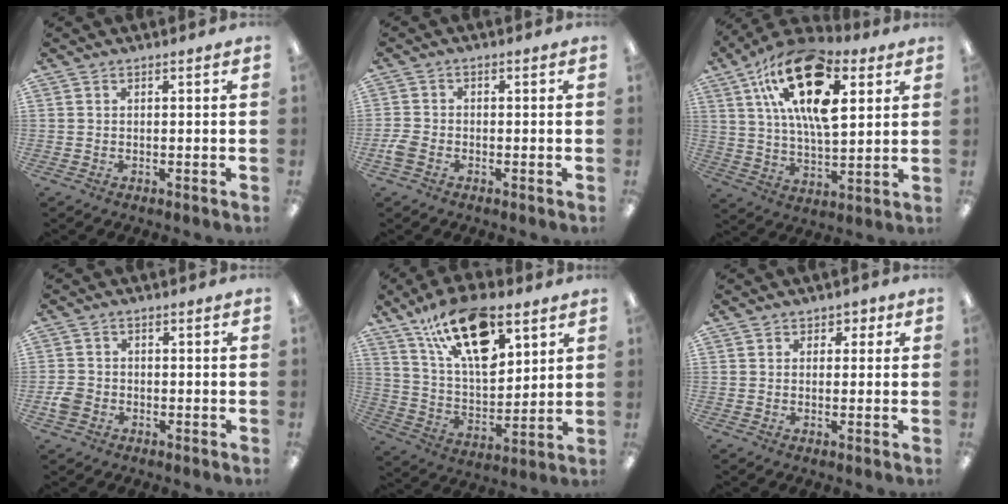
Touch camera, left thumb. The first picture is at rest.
{"total": 3.2, "force": [-1.5, 2.2, 1.8], "torque": [-0.034, 0.007, -0.027]}
{"total": 22.8, "force": [10.6, 11.2, 16.8], "torque": [-0.300, -0.033, 0.174]}
{"total": 3.9, "force": [-1.5, 3.1, 1.7], "torque": [-0.026, 0.012, -0.026]}
{"total": 20.7, "force": [12.4, 9.3, 13.7], "torque": [-0.242, -0.056, 0.212]}
{"total": 2.1, "force": [0.5, 2.0, 0.6], "torque": [0.004, 0.000, 0.004]}